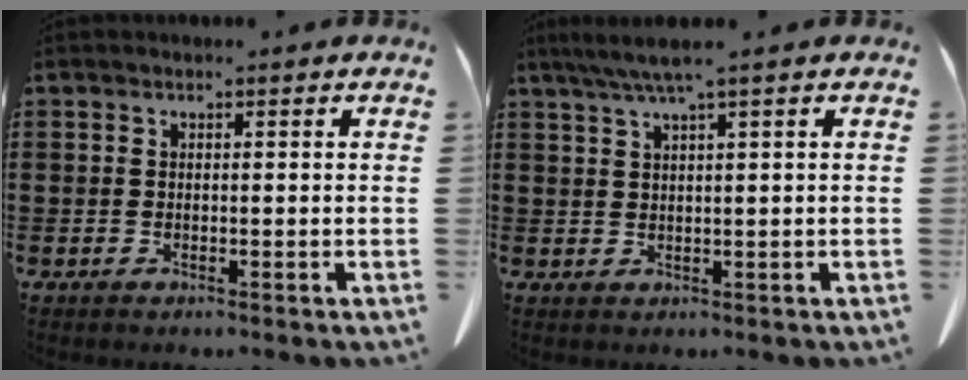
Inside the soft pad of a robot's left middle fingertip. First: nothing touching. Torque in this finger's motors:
{"motor_torque": [0.46, 0.34, 0.34, 0.10]}